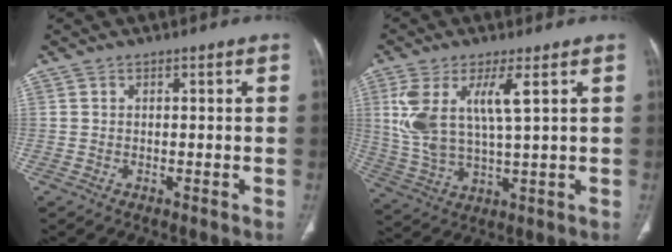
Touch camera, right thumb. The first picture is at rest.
{"total": 11.7, "force": [3.7, 3.8, 10.4], "torque": [-0.234, -0.016, 0.080]}